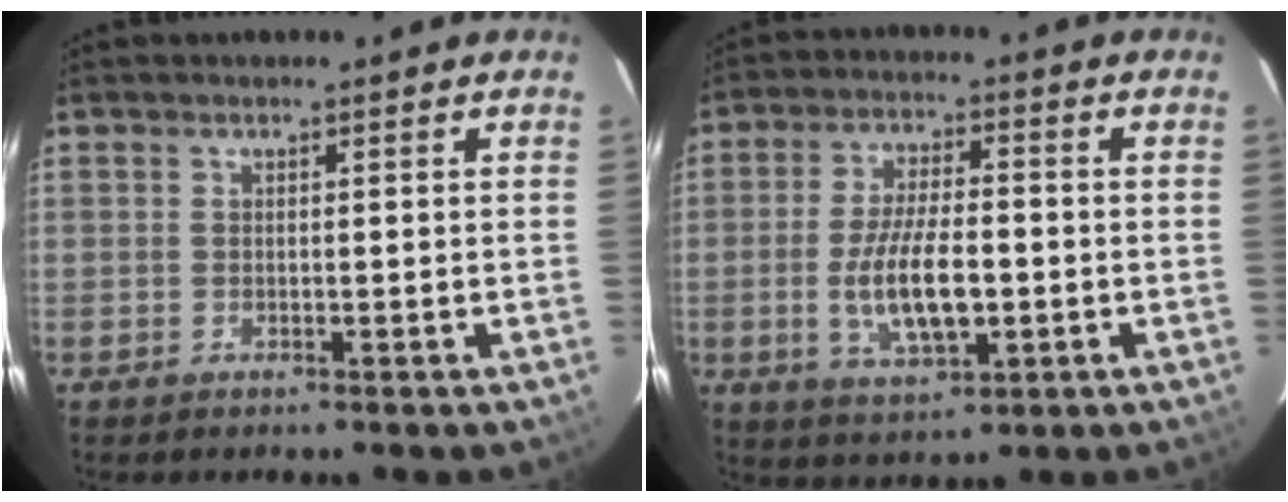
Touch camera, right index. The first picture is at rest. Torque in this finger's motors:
{"motor_torque": [0.64, 0.12, 0.55, 0.15]}